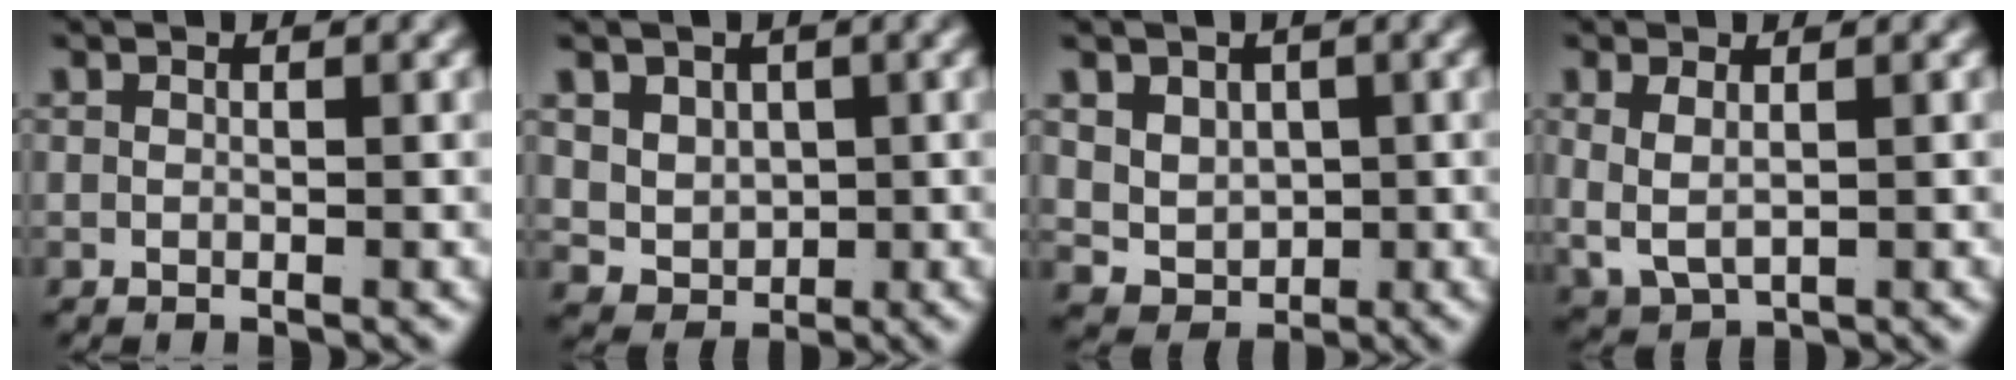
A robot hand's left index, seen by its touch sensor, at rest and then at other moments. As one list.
[{"total": 5.5, "force": [0.0, 5.0, 2.1], "torque": [-0.056, -0.041, 0.016]}, {"total": 6.1, "force": [-0.4, 5.5, 2.5], "torque": [-0.063, -0.046, 0.010]}, {"total": 4.4, "force": [0.4, 3.5, 2.7], "torque": [-0.072, -0.016, 0.020]}]